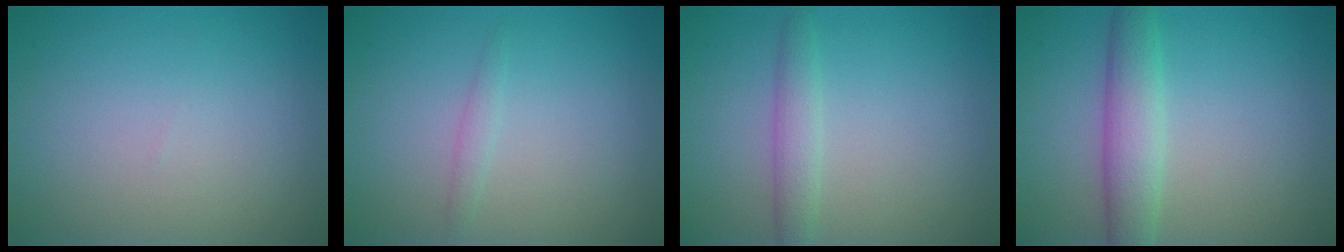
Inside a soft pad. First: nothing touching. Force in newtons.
{"total": 0.9, "press": 0.9, "slide": 0.0}
{"total": 1.9, "press": 1.9, "slide": 0.0}
{"total": 3.9, "press": 3.9, "slide": 0.1}